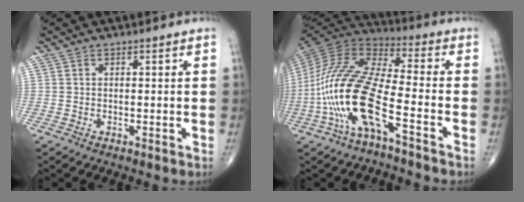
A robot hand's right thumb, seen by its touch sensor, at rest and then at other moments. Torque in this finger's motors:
{"motor_torque": [2.40, 2.61, 2.53, -0.24, 0.84]}